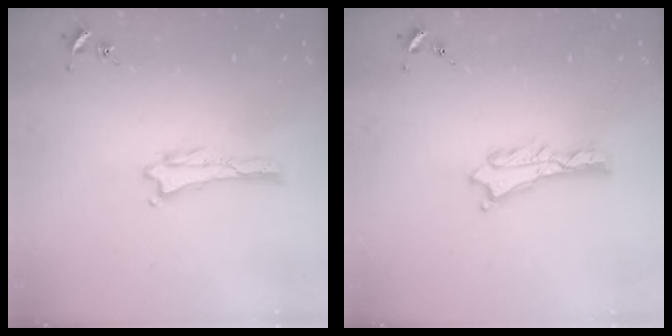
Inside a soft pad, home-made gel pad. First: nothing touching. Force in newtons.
{"total": 1.3, "press": 1.3, "slide": 0.1}